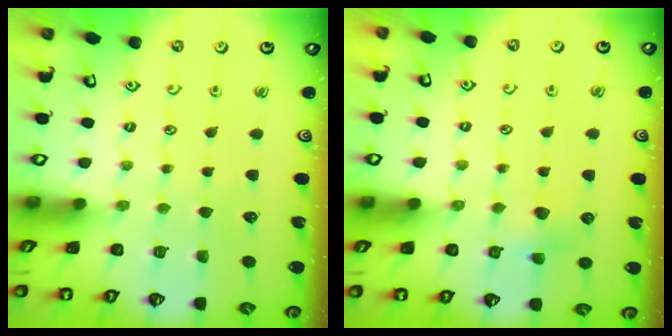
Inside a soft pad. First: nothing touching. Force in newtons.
{"total": 4.2, "press": 4.2, "slide": 0.4}